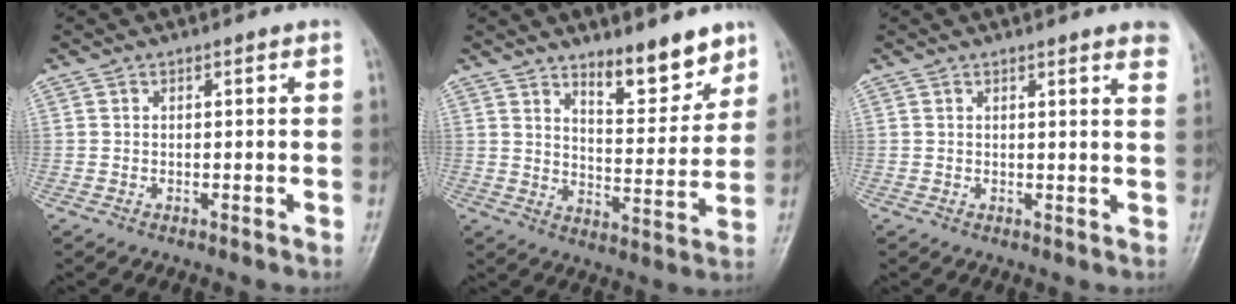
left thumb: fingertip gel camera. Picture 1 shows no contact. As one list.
[{"total": 10.0, "force": [7.6, 3.2, 5.7], "torque": [-0.061, -0.064, 0.125]}, {"total": 5.3, "force": [4.1, 0.5, 3.3], "torque": [-0.029, -0.009, 0.032]}]